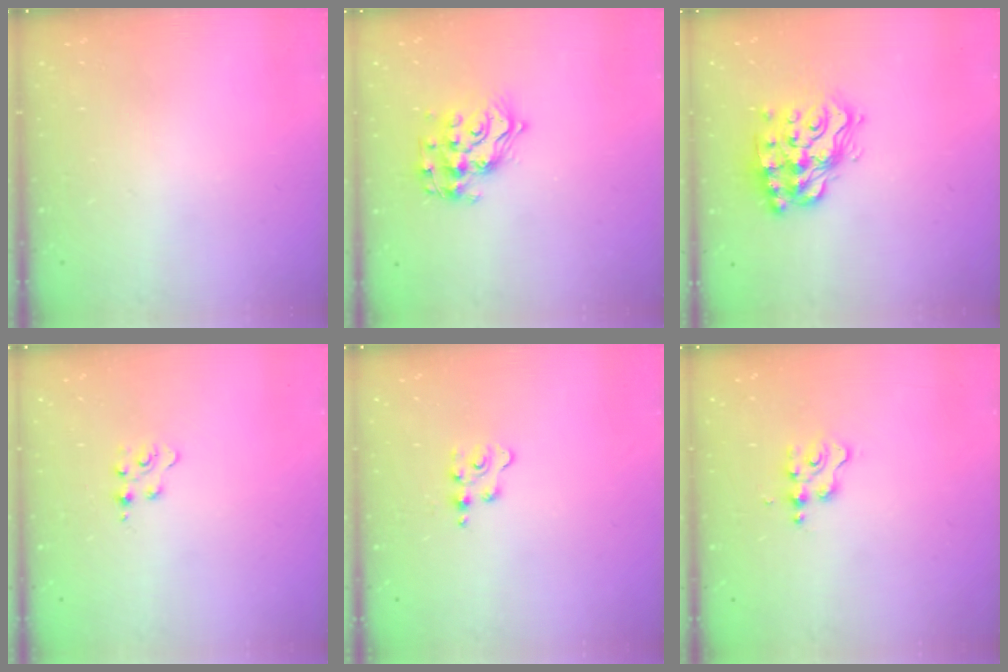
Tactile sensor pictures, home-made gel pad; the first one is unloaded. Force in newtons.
{"total": 13.6, "press": 13.6, "slide": 1.0}
{"total": 16.0, "press": 15.9, "slide": 1.1}
{"total": 2.3, "press": 2.3, "slide": 0.4}
{"total": 3.0, "press": 3.0, "slide": 0.5}
{"total": 2.6, "press": 2.6, "slide": 0.3}